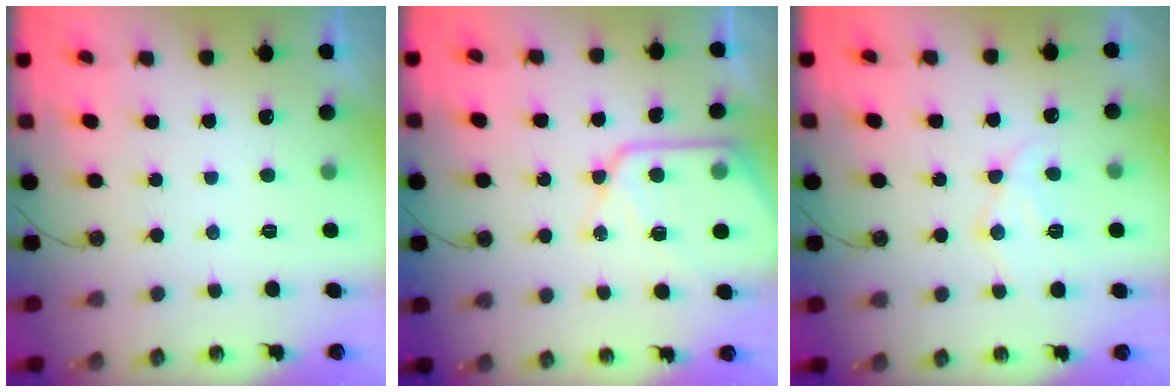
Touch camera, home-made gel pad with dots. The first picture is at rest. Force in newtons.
{"total": 13.2, "press": 13.2, "slide": 1.3}
{"total": 12.2, "press": 12.1, "slide": 1.0}